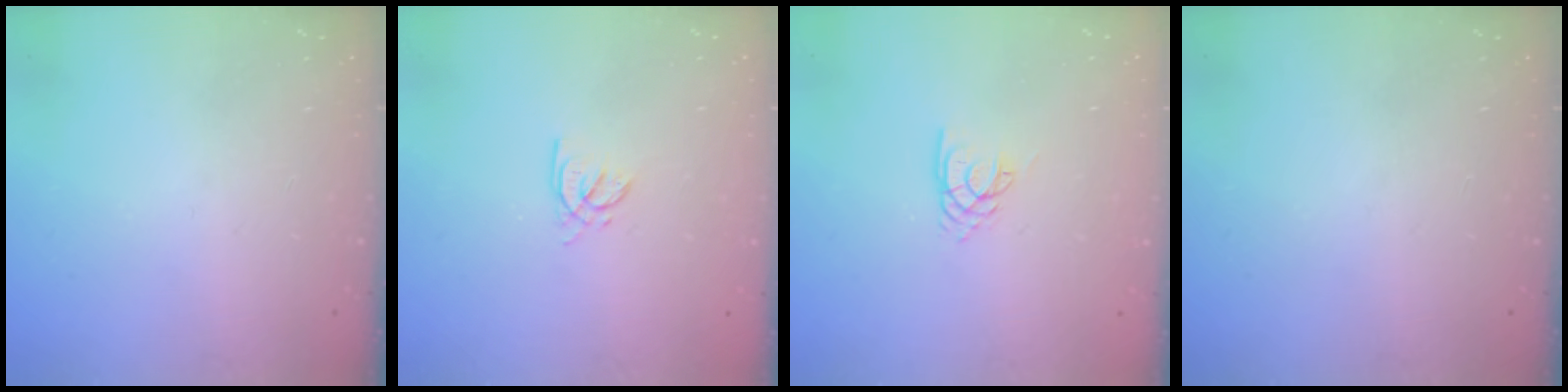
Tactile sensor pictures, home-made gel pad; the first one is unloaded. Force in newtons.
{"total": 2.2, "press": 2.2, "slide": 0.2}
{"total": 2.1, "press": 2.1, "slide": 0.1}
{"total": 0.0}